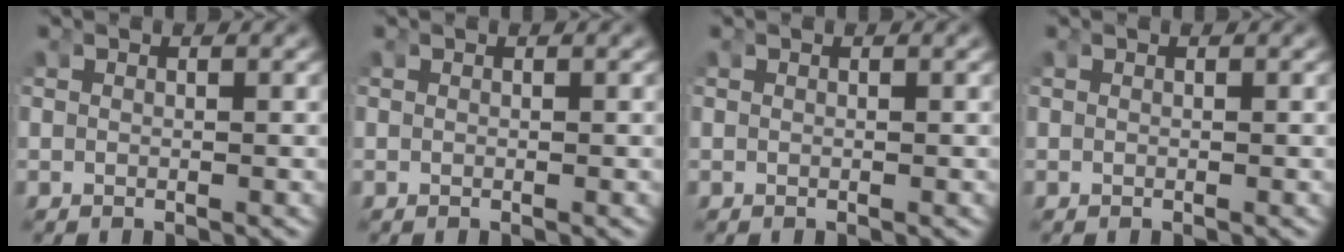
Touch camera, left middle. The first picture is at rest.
{"total": 0.0}
{"total": 0.0}
{"total": 0.0}